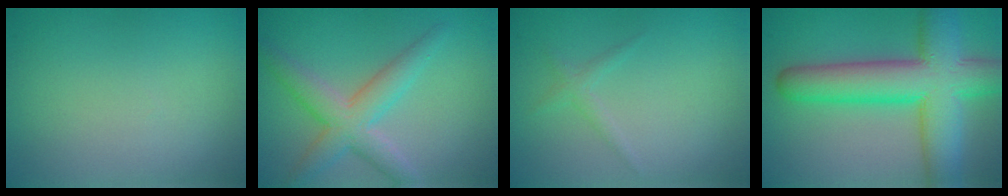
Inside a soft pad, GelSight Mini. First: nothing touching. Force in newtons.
{"total": 4.6, "press": 4.6, "slide": 0.1}
{"total": 1.0, "press": 1.0, "slide": 0.1}
{"total": 10.5, "press": 10.5, "slide": 0.5}